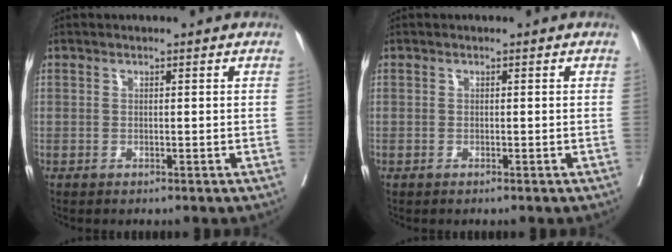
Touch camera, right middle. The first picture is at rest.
{"total": 0.0}